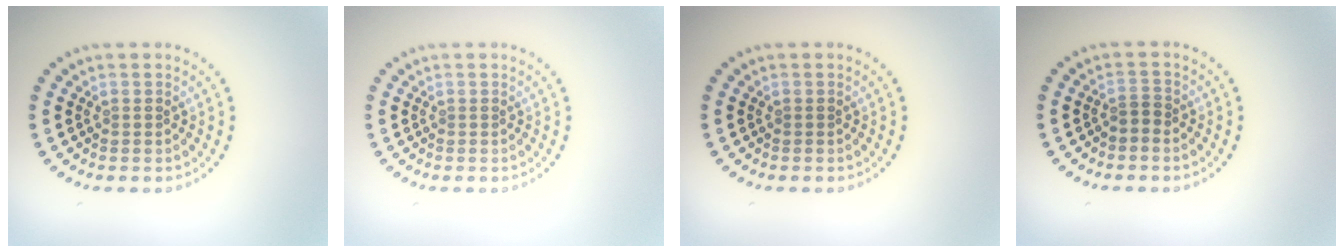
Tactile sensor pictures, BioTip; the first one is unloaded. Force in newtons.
{"total": 0.0}
{"total": 0.0}
{"total": 1.3, "press": 1.0, "slide": 0.8}